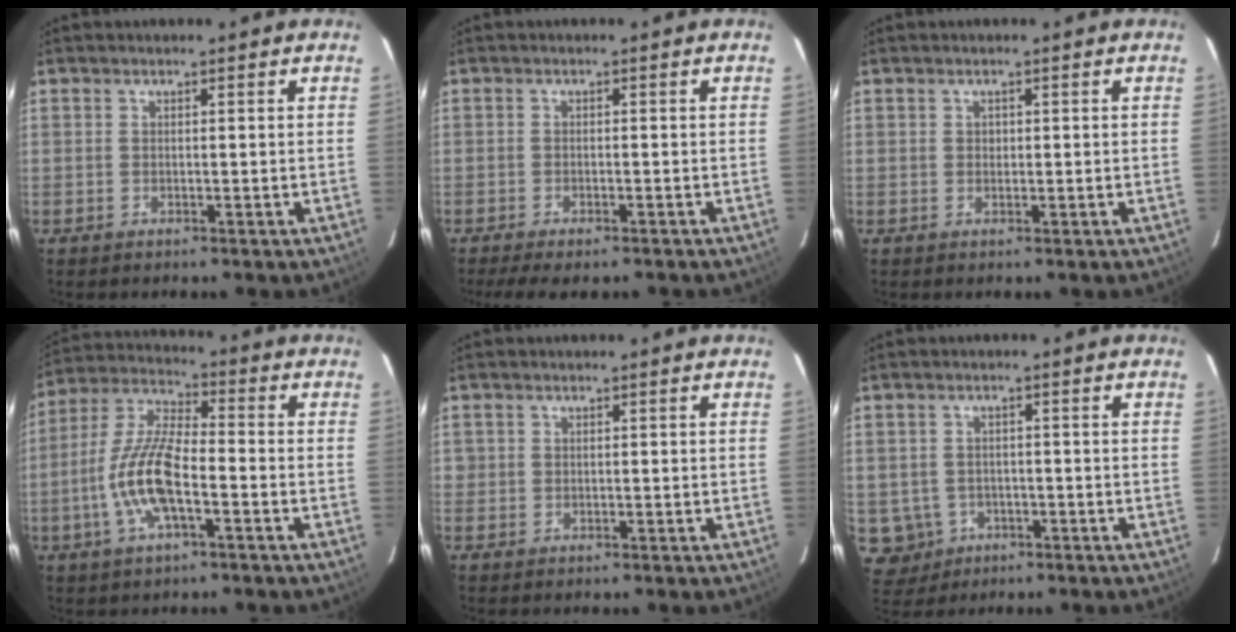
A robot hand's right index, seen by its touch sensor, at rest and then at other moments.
{"total": 6.8, "force": [-5.5, 1.6, 3.6], "torque": [-0.086, -0.024, -0.088]}
{"total": 0.8, "force": [0.0, 0.8, 0.0], "torque": [0.004, 0.002, 0.000]}
{"total": 12.4, "force": [-4.1, 4.0, 11.0], "torque": [-0.236, 0.000, -0.081]}
{"total": 0.9, "force": [-0.1, 0.9, -0.1], "torque": [0.001, 0.000, -0.003]}
{"total": 5.8, "force": [-1.7, 5.5, 0.9], "torque": [-0.032, 0.010, -0.015]}